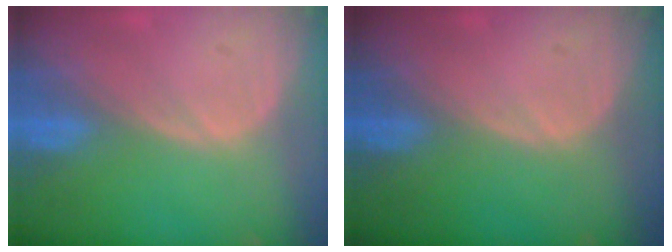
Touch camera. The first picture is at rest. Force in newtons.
{"total": 0.0}